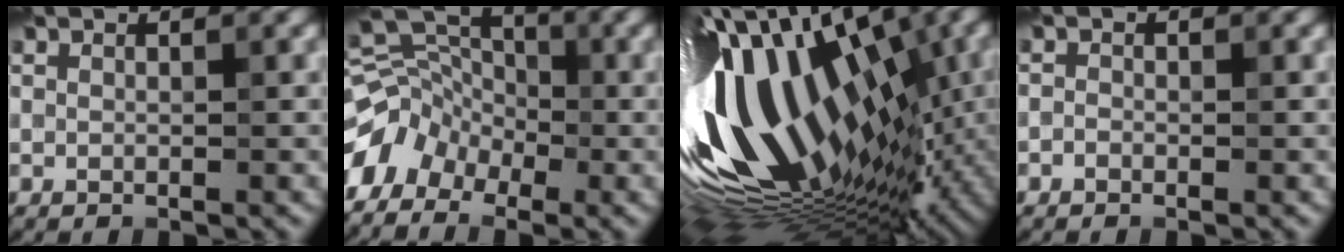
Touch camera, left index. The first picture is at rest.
{"total": 5.8, "force": [-3.5, 4.1, 2.2], "torque": [-0.036, 0.004, -0.071]}
{"total": 17.3, "force": [-0.2, 8.1, 15.2], "torque": [-0.280, -0.013, 0.003]}
{"total": 0.6, "force": [-0.4, 0.4, 0.1], "torque": [-0.001, -0.006, -0.013]}